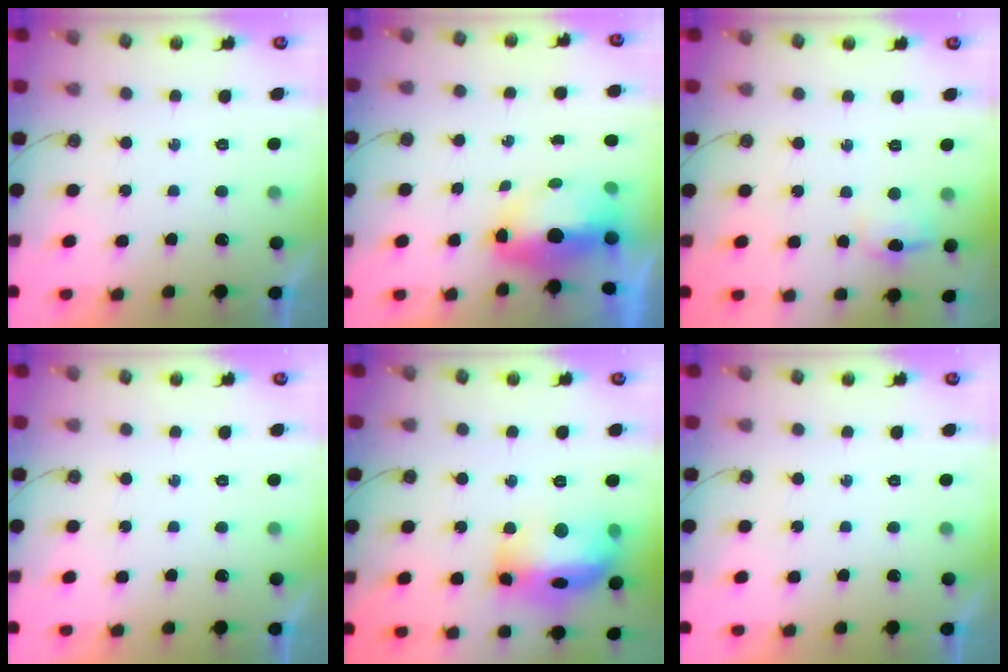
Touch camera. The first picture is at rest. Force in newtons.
{"total": 8.0, "press": 7.8, "slide": 1.5}
{"total": 7.5, "press": 7.4, "slide": 1.1}
{"total": 0.0}
{"total": 18.9, "press": 18.8, "slide": 1.6}
{"total": 0.0}